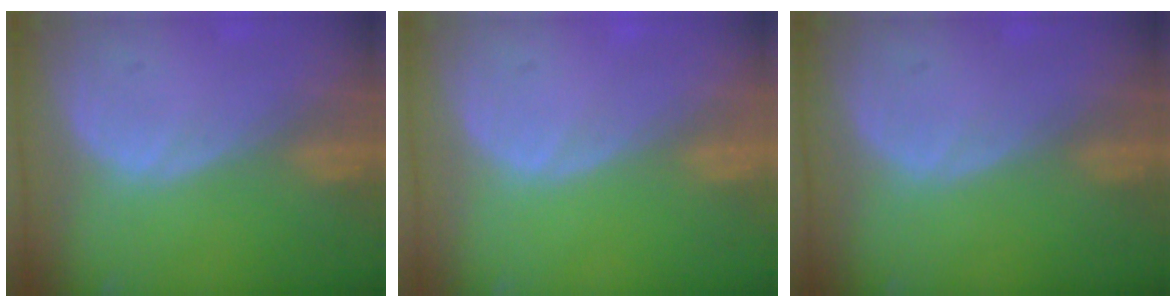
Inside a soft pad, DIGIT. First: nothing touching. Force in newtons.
{"total": 0.0}
{"total": 0.0}